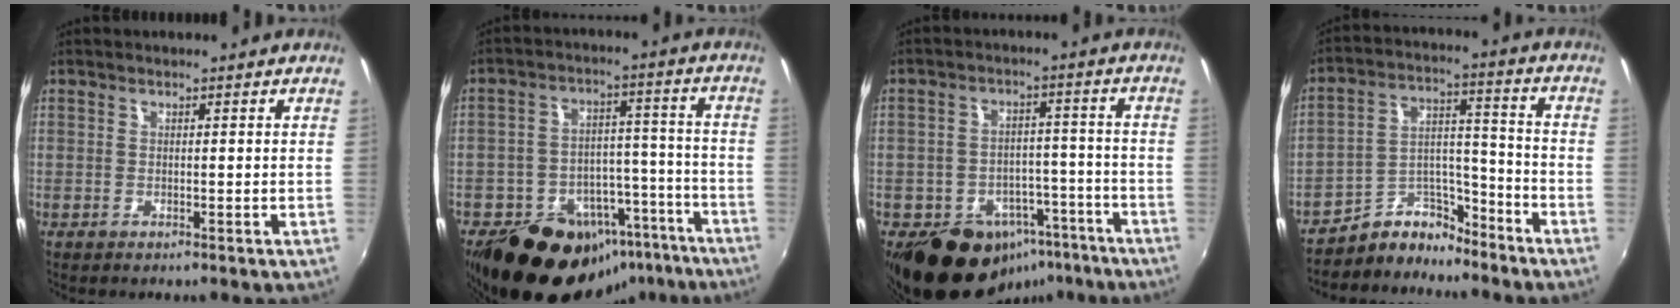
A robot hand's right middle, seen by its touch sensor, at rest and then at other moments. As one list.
[{"total": 22.7, "force": [-16.3, 13.3, 8.4], "torque": [-0.173, 0.050, -0.205]}, {"total": 16.0, "force": [-9.8, 11.0, 6.4], "torque": [-0.130, 0.025, -0.114]}, {"total": 8.7, "force": [-7.7, 3.8, 1.3], "torque": [-0.021, 0.049, -0.135]}]